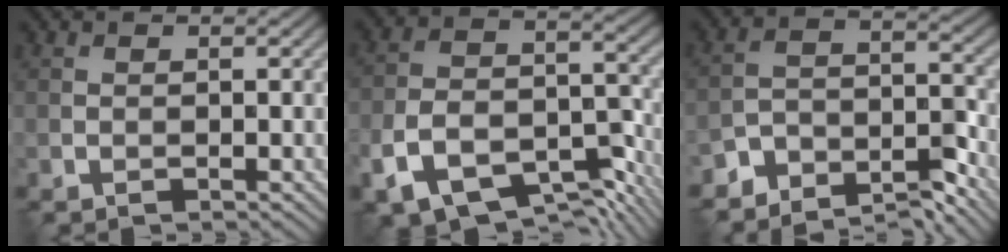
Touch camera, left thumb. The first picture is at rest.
{"total": 12.4, "force": [-7.6, 6.3, 7.5], "torque": [-0.148, -0.014, -0.130]}
{"total": 7.4, "force": [-6.5, 2.6, 2.4], "torque": [-0.037, 0.000, -0.128]}